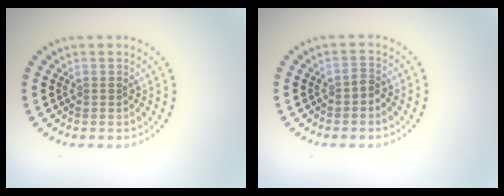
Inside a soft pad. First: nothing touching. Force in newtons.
{"total": 0.9, "press": 0.8, "slide": 0.5}